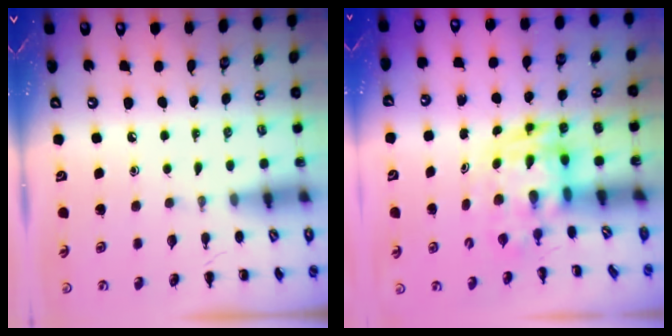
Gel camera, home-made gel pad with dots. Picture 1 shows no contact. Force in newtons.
{"total": 3.7, "press": 3.7, "slide": 0.7}